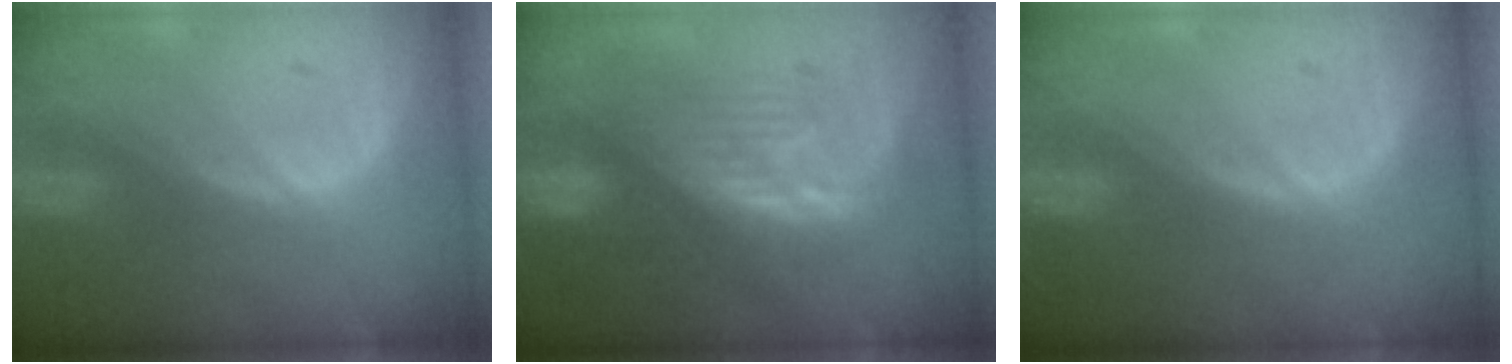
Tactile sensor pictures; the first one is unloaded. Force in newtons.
{"total": 8.0, "press": 7.9, "slide": 1.5}
{"total": 0.0}